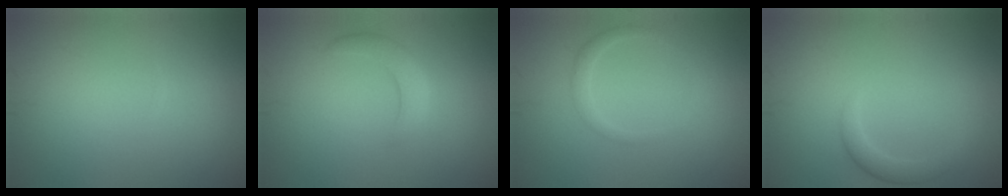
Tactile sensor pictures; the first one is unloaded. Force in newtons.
{"total": 2.4, "press": 2.4, "slide": 0.1}
{"total": 1.3, "press": 1.3, "slide": 0.0}
{"total": 1.7, "press": 1.7, "slide": 0.2}